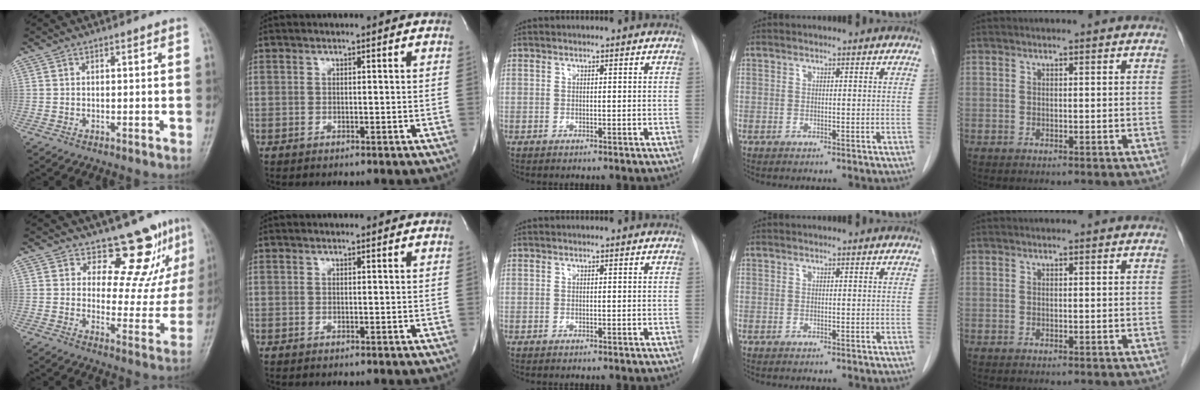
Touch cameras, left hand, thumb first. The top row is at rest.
{"thumb": {"total": 11.6, "force": [8.8, 5.1, 5.5], "torque": [-0.029, -0.070, 0.114]}}